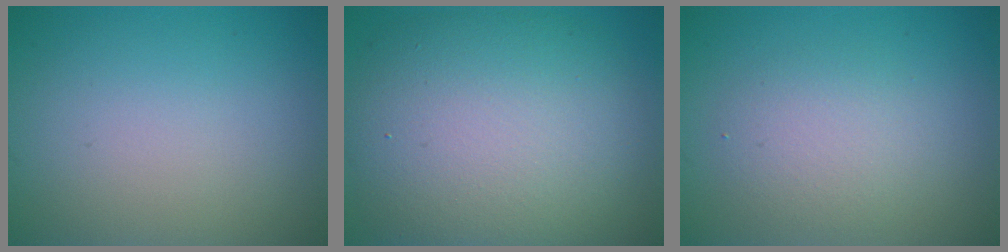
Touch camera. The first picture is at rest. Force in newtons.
{"total": 11.5, "press": 11.4, "slide": 0.8}
{"total": 2.9, "press": 2.9, "slide": 0.4}